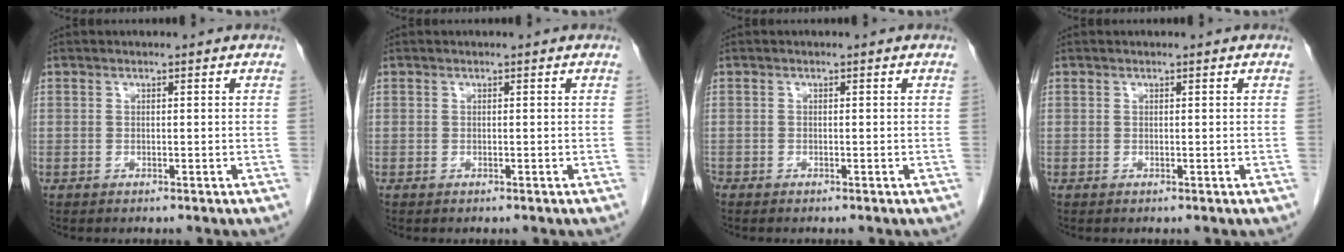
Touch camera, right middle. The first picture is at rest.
{"total": 0.0}
{"total": 0.5, "force": [-0.5, 0.2, 0.0], "torque": [0.000, 0.001, -0.010]}
{"total": 0.0}